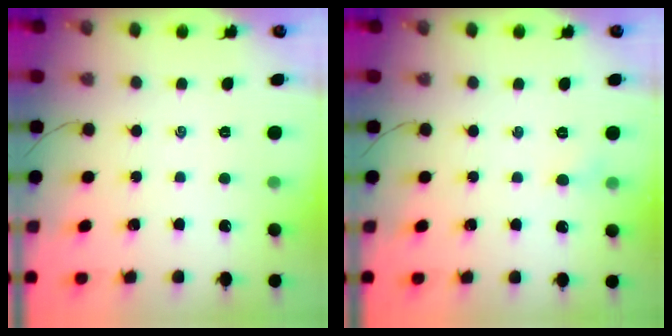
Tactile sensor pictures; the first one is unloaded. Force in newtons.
{"total": 3.4, "press": 3.2, "slide": 1.2}